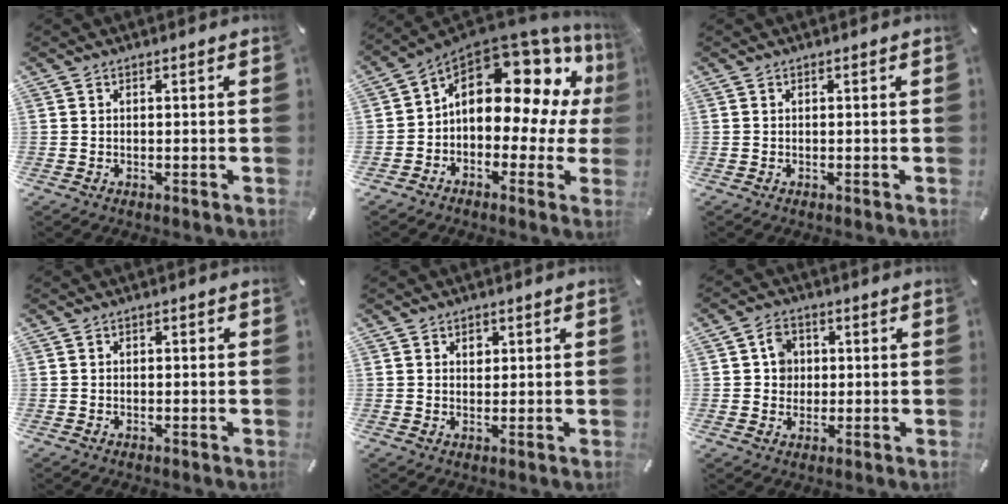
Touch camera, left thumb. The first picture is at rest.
{"total": 16.1, "force": [5.5, 9.8, 11.5], "torque": [-0.164, -0.049, 0.084]}
{"total": 0.0}
{"total": 0.6, "force": [-0.3, 0.4, 0.3], "torque": [-0.006, 0.001, -0.007]}
{"total": 2.0, "force": [0.7, 1.6, 0.8], "torque": [0.006, -0.005, 0.007]}
{"total": 5.4, "force": [0.9, 5.0, 1.9], "torque": [-0.024, 0.002, 0.013]}